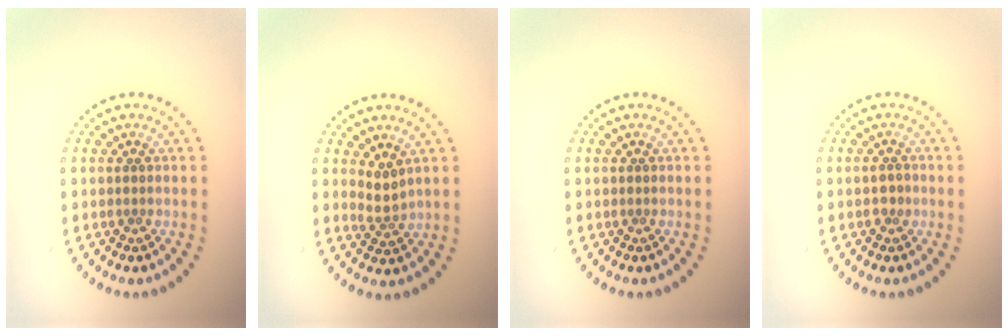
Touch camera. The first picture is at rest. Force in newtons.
{"total": 1.8, "press": 1.2, "slide": 1.4}
{"total": 0.0}
{"total": 1.2, "press": 1.1, "slide": 0.2}